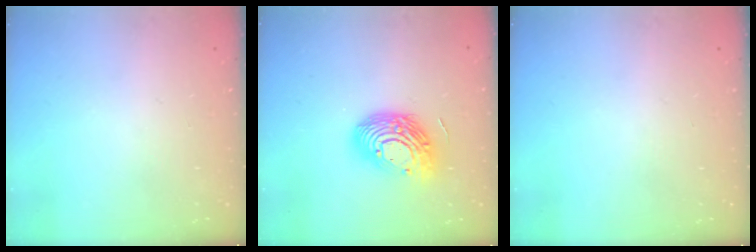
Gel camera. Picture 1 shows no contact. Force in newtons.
{"total": 14.8, "press": 14.8, "slide": 1.0}
{"total": 0.0}